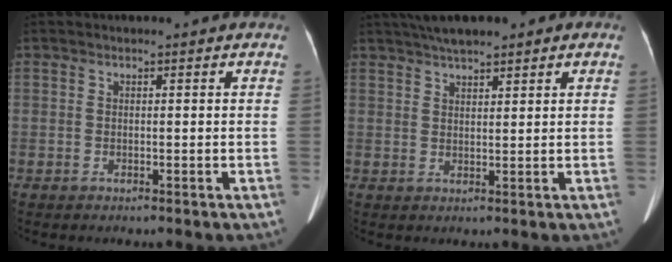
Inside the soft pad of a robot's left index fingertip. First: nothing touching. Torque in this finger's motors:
{"motor_torque": [1.04, -1.10, 0.32, 0.08]}